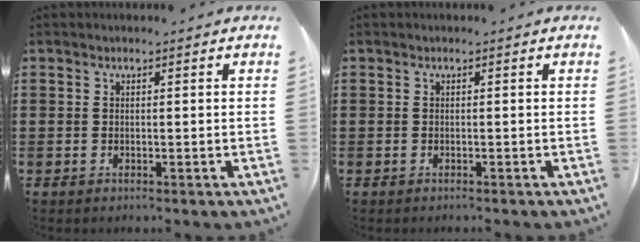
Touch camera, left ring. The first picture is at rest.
{"total": 0.0}